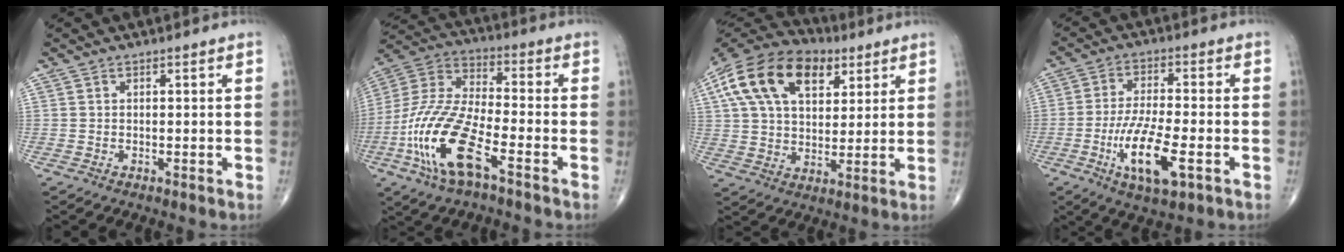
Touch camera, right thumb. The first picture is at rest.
{"total": 18.1, "force": [-7.6, 6.4, 15.2], "torque": [-0.332, 0.024, -0.146]}
{"total": 20.4, "force": [8.5, 12.3, 13.9], "torque": [-0.241, 0.010, 0.143]}
{"total": 12.0, "force": [-4.2, 3.7, 10.6], "torque": [-0.205, 0.004, -0.073]}